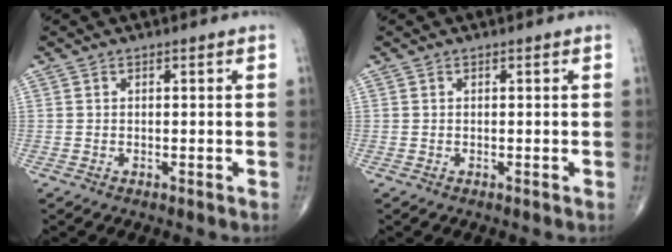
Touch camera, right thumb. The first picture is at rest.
{"total": 0.0}